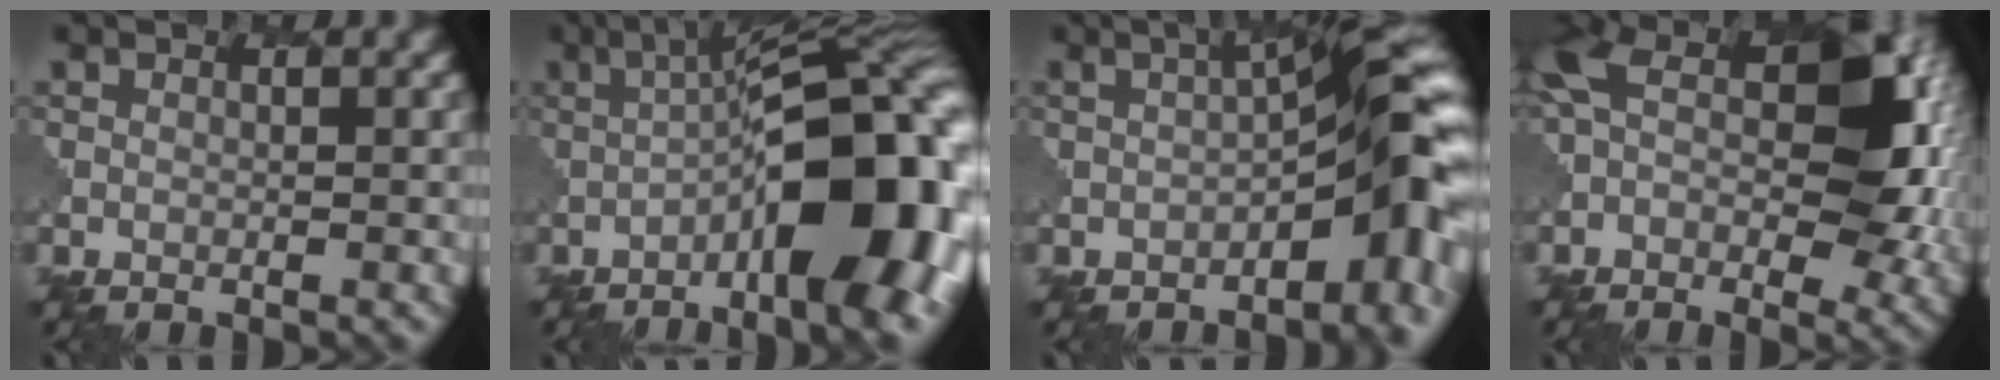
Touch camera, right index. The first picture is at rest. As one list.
[{"total": 15.1, "force": [-3.5, 5.2, 13.7], "torque": [-0.171, 0.017, -0.055]}, {"total": 9.4, "force": [-1.9, 3.0, 8.7], "torque": [-0.103, 0.017, -0.034]}, {"total": 14.4, "force": [0.5, 8.6, 11.5], "torque": [-0.211, 0.001, -0.002]}]